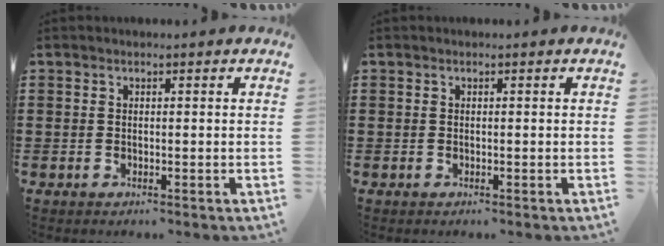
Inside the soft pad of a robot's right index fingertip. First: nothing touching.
{"total": 0.0}